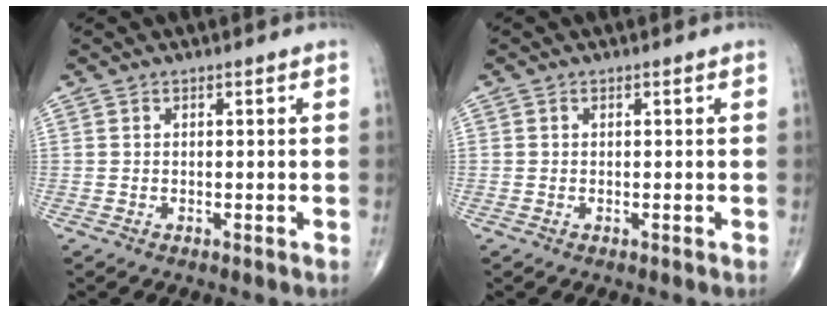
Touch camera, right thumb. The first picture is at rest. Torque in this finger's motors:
{"motor_torque": [-0.01, -0.15, -0.17, -0.11, -0.04]}